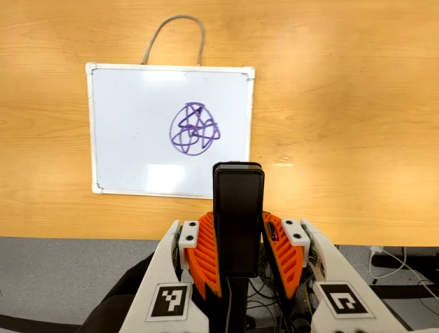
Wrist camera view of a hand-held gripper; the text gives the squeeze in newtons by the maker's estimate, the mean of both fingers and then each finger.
{"total": 3.8, "left": 2.3, "right": 5.3}